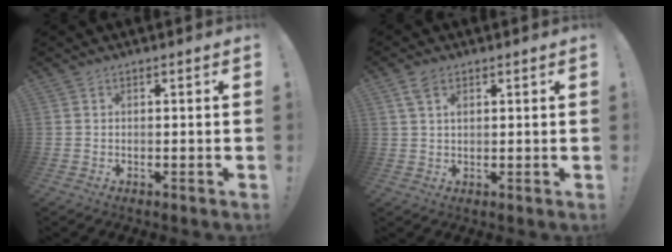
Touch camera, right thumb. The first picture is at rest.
{"total": 3.0, "force": [1.6, 1.7, 1.8], "torque": [-0.026, -0.003, 0.027]}